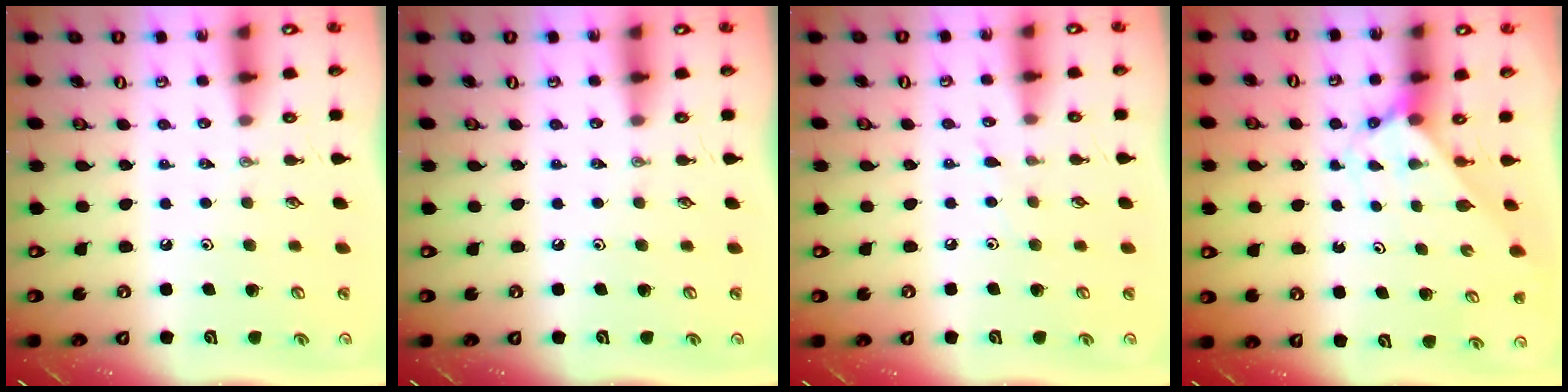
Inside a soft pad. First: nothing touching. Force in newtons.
{"total": 0.0}
{"total": 3.9, "press": 3.8, "slide": 0.5}
{"total": 2.6, "press": 2.6, "slide": 0.2}